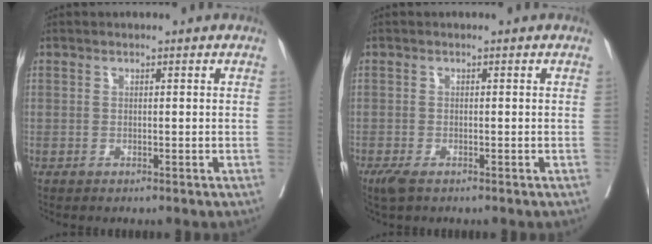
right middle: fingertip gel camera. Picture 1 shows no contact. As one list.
[{"total": 2.3, "force": [-1.5, 0.7, 1.5], "torque": [-0.035, -0.008, -0.026]}]